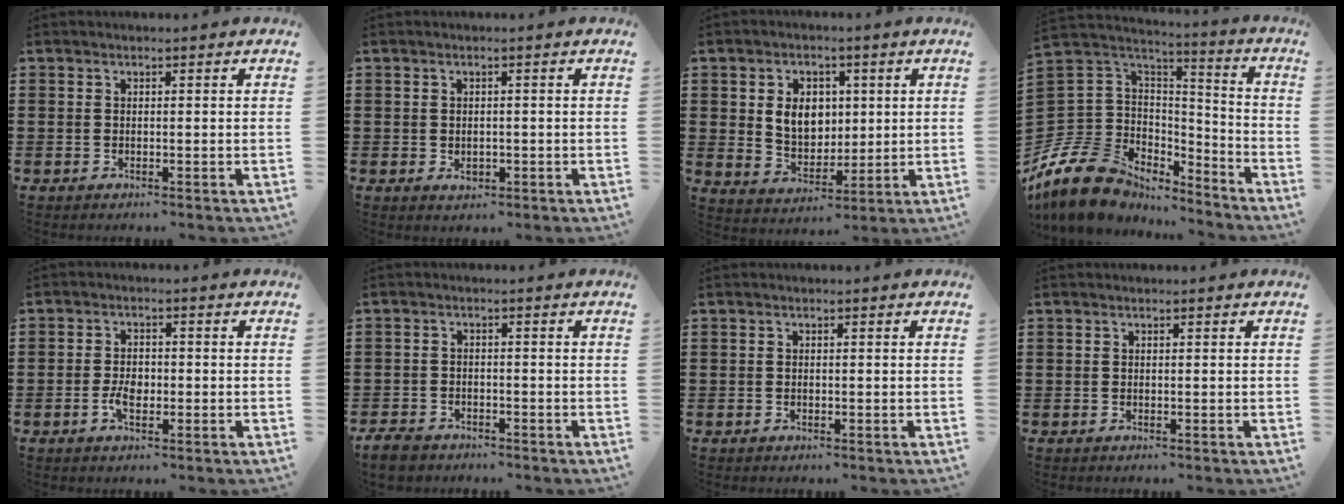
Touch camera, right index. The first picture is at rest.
{"total": 1.4, "force": [-0.2, 1.0, 0.9], "torque": [-0.017, 0.004, -0.005]}
{"total": 6.6, "force": [1.3, 5.1, 4.0], "torque": [-0.079, 0.010, 0.019]}
{"total": 13.0, "force": [-9.0, 8.4, 4.2], "torque": [-0.127, 0.026, -0.168]}
{"total": 3.0, "force": [-0.8, 1.7, 2.3], "torque": [-0.050, 0.002, -0.017]}
{"total": 2.9, "force": [-2.7, 1.0, 0.7], "torque": [-0.023, 0.002, -0.056]}
{"total": 0.0}
{"total": 0.0}